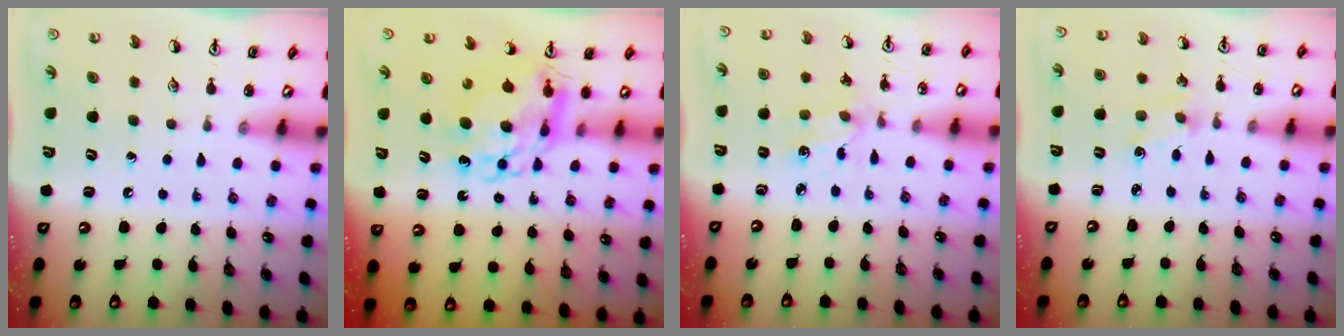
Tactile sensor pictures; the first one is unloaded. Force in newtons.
{"total": 11.1, "press": 11.1, "slide": 1.0}
{"total": 2.3, "press": 2.2, "slide": 0.5}
{"total": 2.1, "press": 2.1, "slide": 0.3}